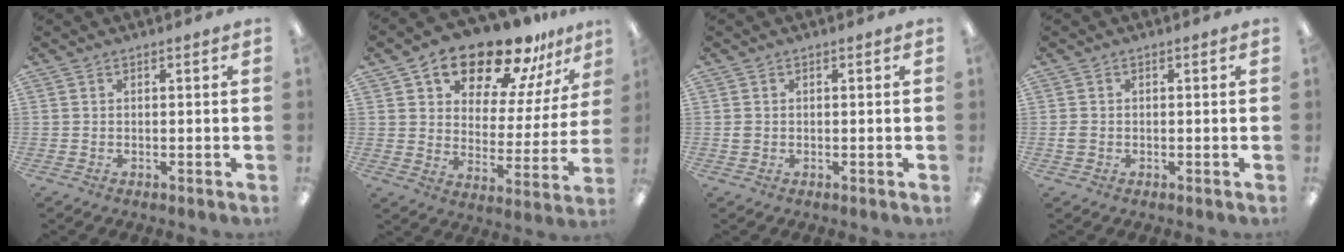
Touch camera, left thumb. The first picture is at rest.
{"total": 18.0, "force": [14.6, 7.4, 7.5], "torque": [-0.120, -0.108, 0.250]}
{"total": 1.0, "force": [0.0, 0.9, 0.4], "torque": [-0.009, 0.004, -0.001]}
{"total": 1.4, "force": [-0.2, 1.2, 0.6], "torque": [-0.011, 0.004, -0.006]}